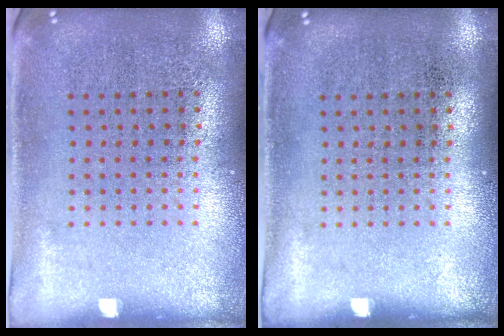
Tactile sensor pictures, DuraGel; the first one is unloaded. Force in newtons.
{"total": 0.0}